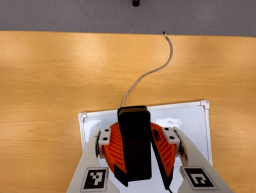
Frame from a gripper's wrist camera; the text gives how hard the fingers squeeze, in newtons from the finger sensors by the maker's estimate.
{"total": 9.2, "left": 9.6, "right": 8.8}